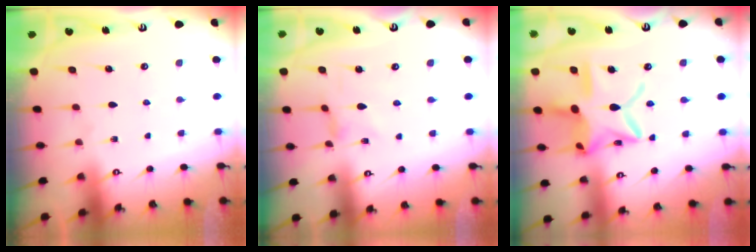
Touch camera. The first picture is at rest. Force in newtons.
{"total": 1.1, "press": 1.0, "slide": 0.4}
{"total": 17.8, "press": 17.7, "slide": 1.4}